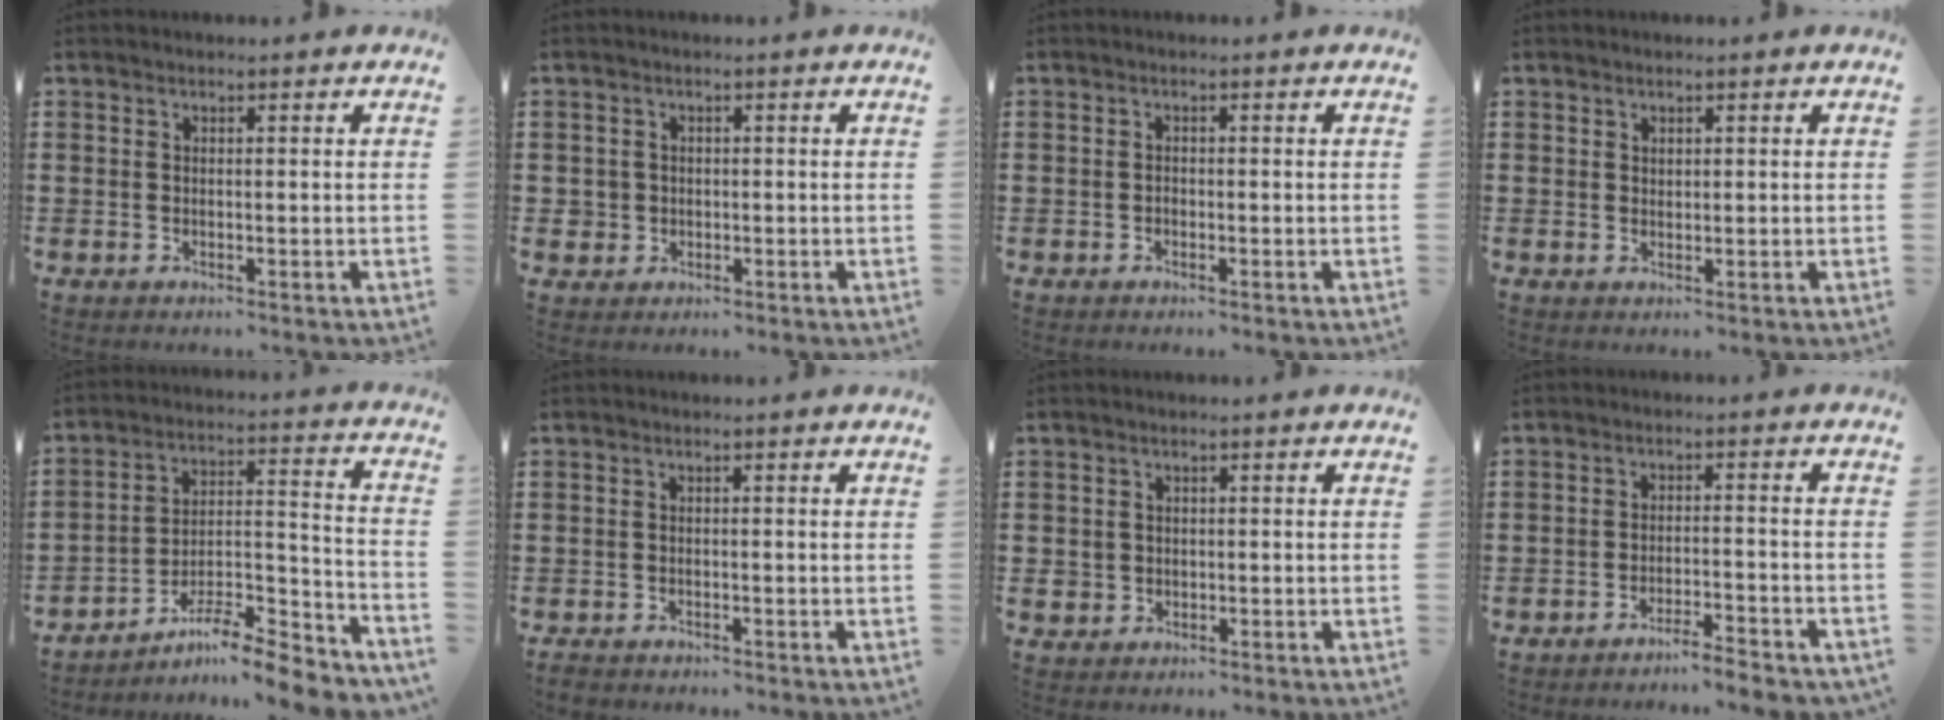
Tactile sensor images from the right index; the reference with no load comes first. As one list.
[{"total": 2.0, "force": [-0.3, 1.9, 0.2], "torque": [-0.010, 0.006, -0.010]}, {"total": 0.7, "force": [-0.4, 0.4, 0.3], "torque": [-0.008, -0.001, -0.008]}, {"total": 0.8, "force": [0.6, 0.5, 0.2], "torque": [-0.005, 0.001, 0.013]}, {"total": 8.4, "force": [-7.5, 0.7, 3.8], "torque": [-0.049, 0.007, -0.144]}, {"total": 1.0, "force": [-1.0, 0.2, 0.0], "torque": [-0.003, -0.001, -0.021]}, {"total": 1.5, "force": [-0.2, 1.5, 0.2], "torque": [-0.008, 0.007, -0.006]}, {"total": 3.4, "force": [-3.3, -0.2, 0.8], "torque": [-0.016, -0.001, -0.070]}]